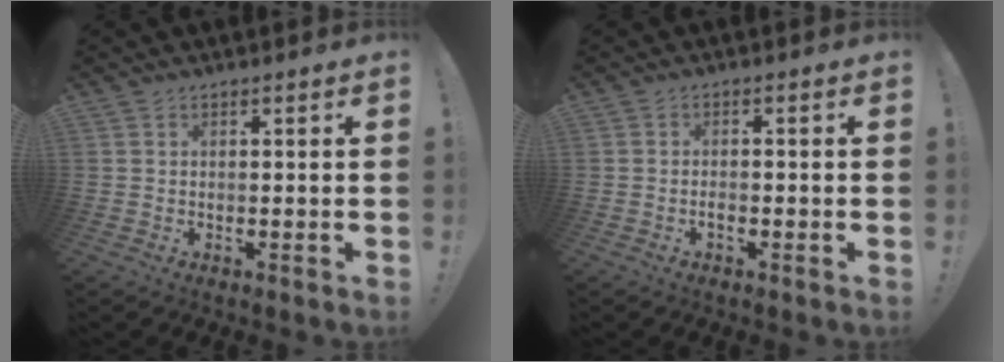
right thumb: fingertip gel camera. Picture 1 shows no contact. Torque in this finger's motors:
{"motor_torque": [-0.21, 0.08, -0.11, 0.08, 0.03]}